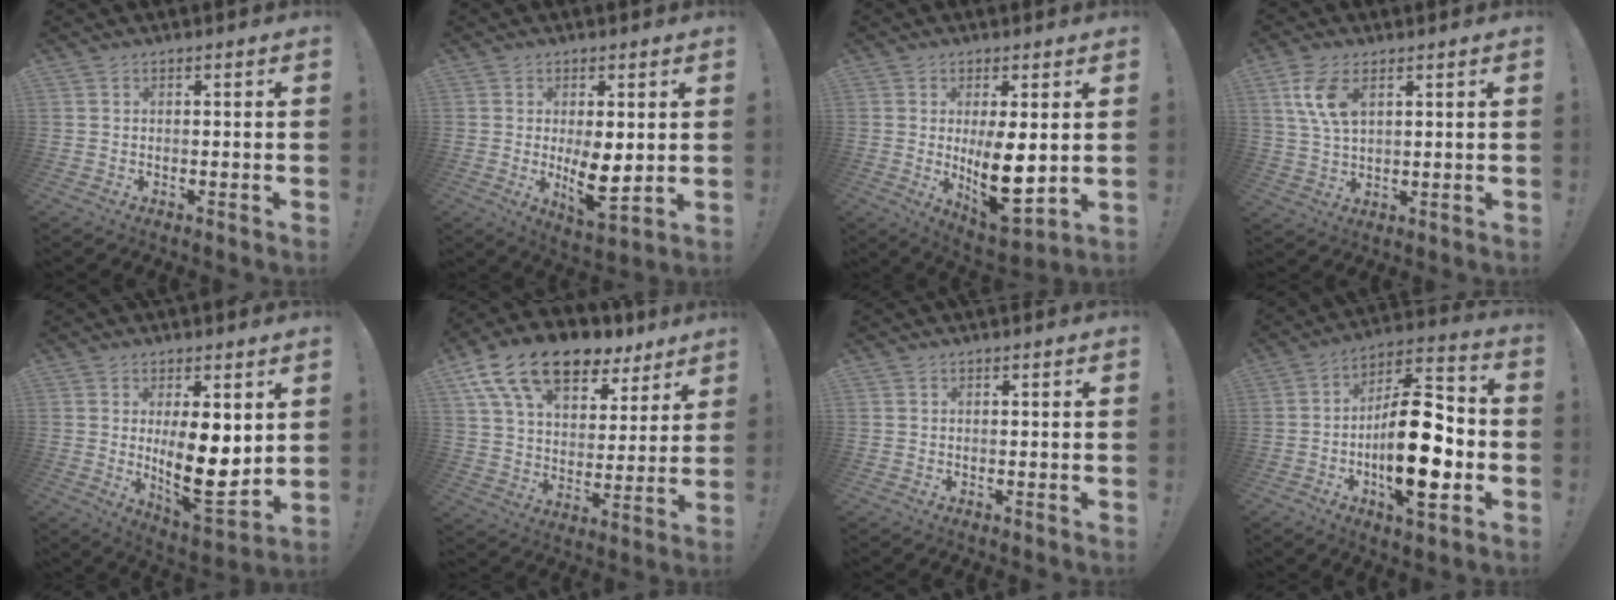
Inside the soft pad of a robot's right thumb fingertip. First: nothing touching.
{"total": 9.2, "force": [0.3, 3.7, 8.4], "torque": [-0.138, -0.018, 0.009]}
{"total": 12.6, "force": [0.0, 5.3, 11.5], "torque": [-0.178, -0.024, 0.010]}
{"total": 8.8, "force": [3.7, 4.6, 6.6], "torque": [-0.127, -0.011, 0.067]}
{"total": 13.7, "force": [1.0, 5.6, 12.5], "torque": [-0.192, -0.032, 0.024]}
{"total": 18.3, "force": [11.9, 9.9, 9.9], "torque": [-0.169, -0.068, 0.216]}
{"total": 0.0}
{"total": 22.3, "force": [-4.8, 8.5, 20.0], "torque": [-0.341, 0.023, -0.072]}